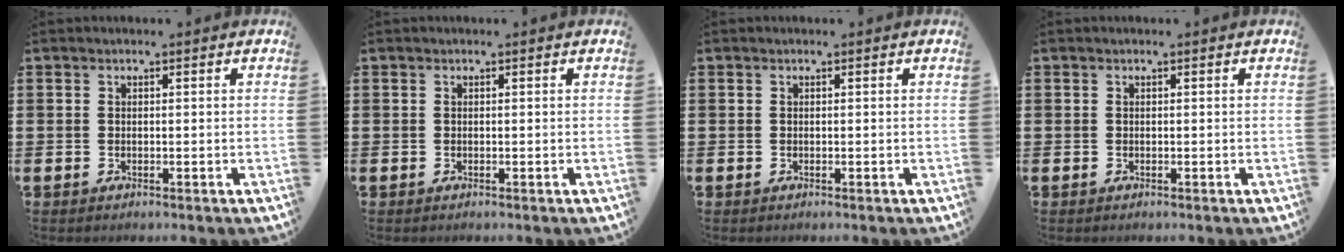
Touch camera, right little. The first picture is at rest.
{"total": 0.0}
{"total": 0.0}
{"total": 0.0}